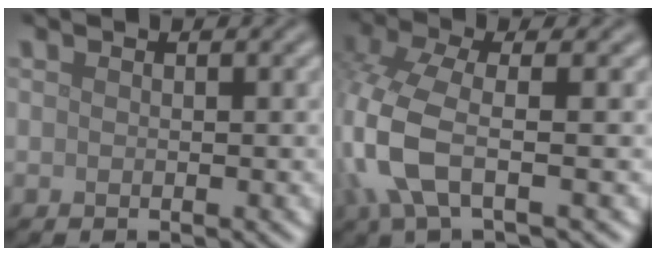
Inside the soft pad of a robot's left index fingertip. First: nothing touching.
{"total": 6.2, "force": [-2.0, 2.3, 5.4], "torque": [-0.145, -0.004, -0.050]}